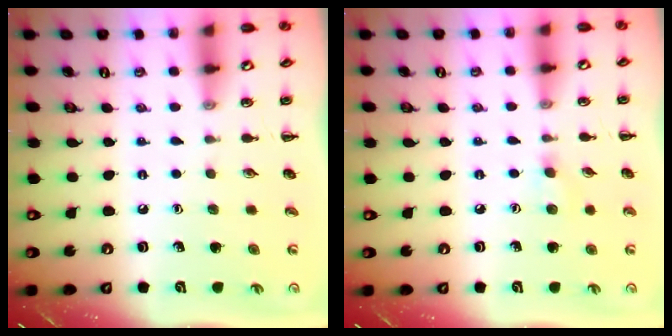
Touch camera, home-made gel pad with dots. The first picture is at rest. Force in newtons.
{"total": 5.2, "press": 4.8, "slide": 2.0}